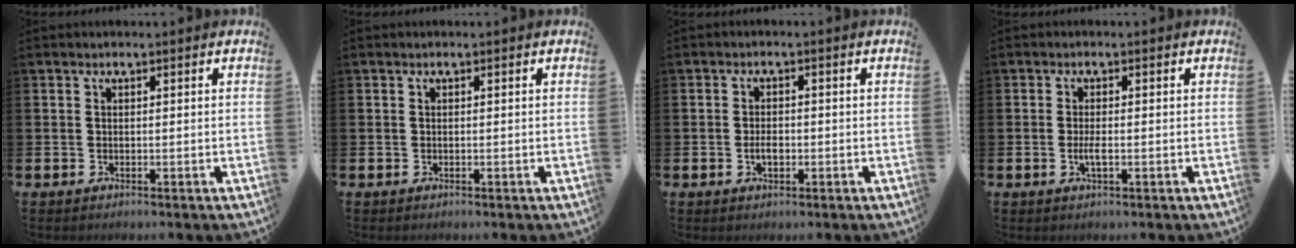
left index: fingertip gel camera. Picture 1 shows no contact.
{"total": 0.0}
{"total": 1.8, "force": [-0.5, 1.0, 1.4], "torque": [-0.024, 0.001, -0.010]}
{"total": 1.8, "force": [-0.3, 0.6, 1.7], "torque": [-0.035, 0.002, -0.005]}